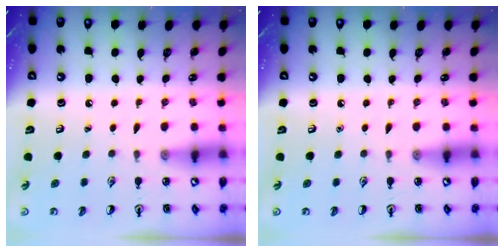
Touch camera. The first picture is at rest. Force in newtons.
{"total": 0.0}